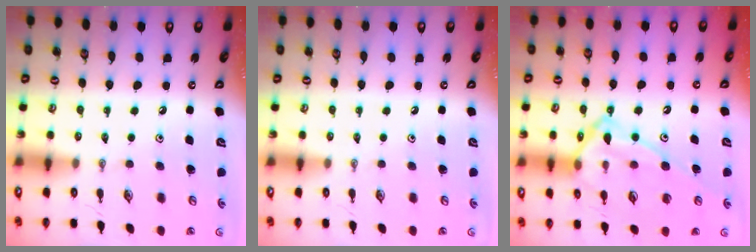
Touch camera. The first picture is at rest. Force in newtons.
{"total": 0.0}
{"total": 17.2, "press": 17.2, "slide": 1.4}